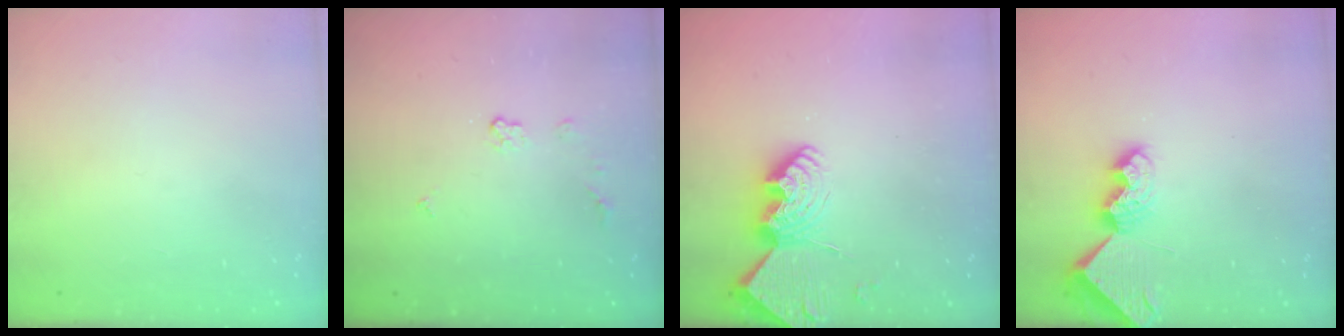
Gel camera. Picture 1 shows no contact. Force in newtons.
{"total": 3.8, "press": 3.8, "slide": 0.6}
{"total": 12.3, "press": 12.2, "slide": 1.2}
{"total": 7.5, "press": 7.5, "slide": 0.5}